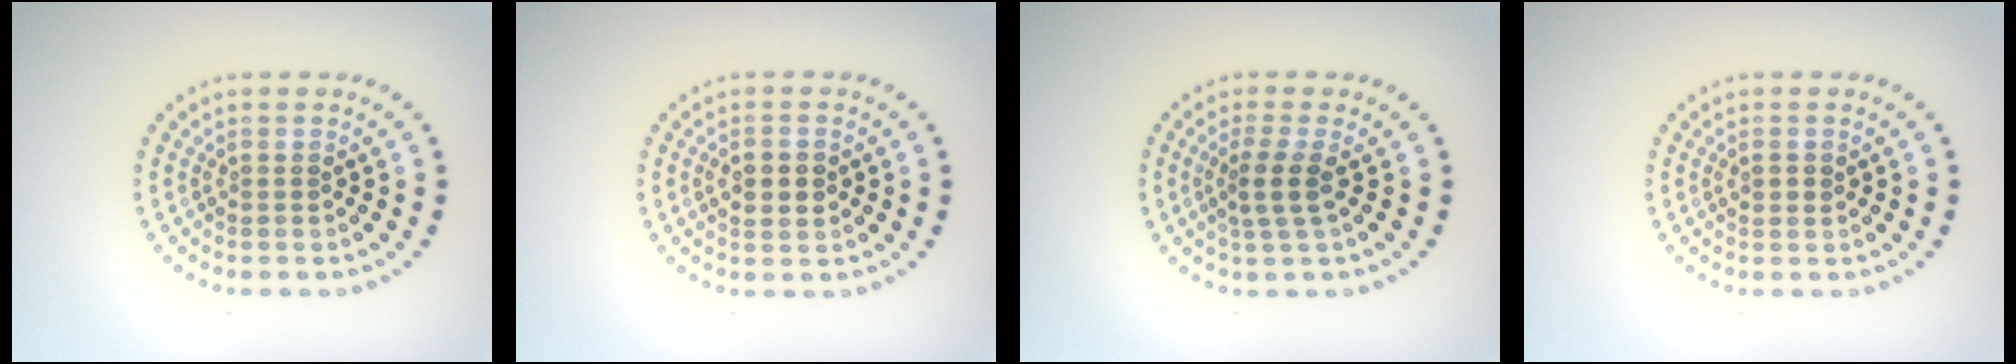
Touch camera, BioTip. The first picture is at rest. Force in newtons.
{"total": 2.9, "press": 2.9, "slide": 0.2}
{"total": 2.2, "press": 1.8, "slide": 1.3}
{"total": 1.1, "press": 1.0, "slide": 0.4}